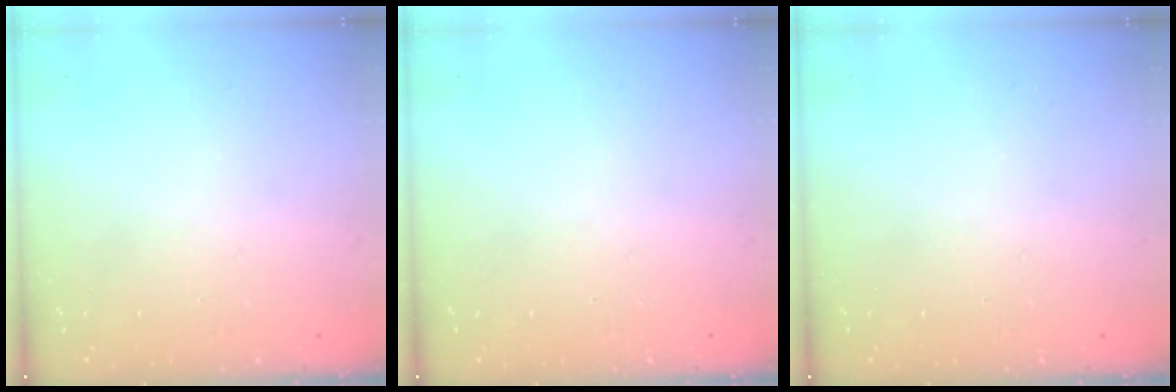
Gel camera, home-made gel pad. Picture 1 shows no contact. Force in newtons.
{"total": 0.0}
{"total": 0.0}